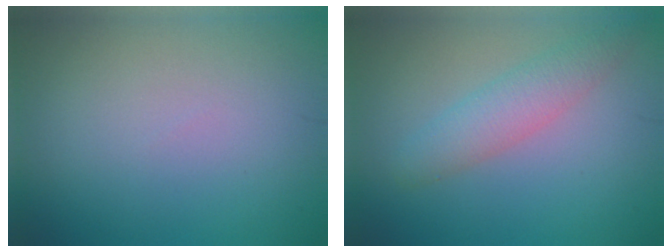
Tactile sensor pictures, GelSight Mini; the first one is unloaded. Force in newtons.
{"total": 3.0, "press": 2.9, "slide": 0.2}